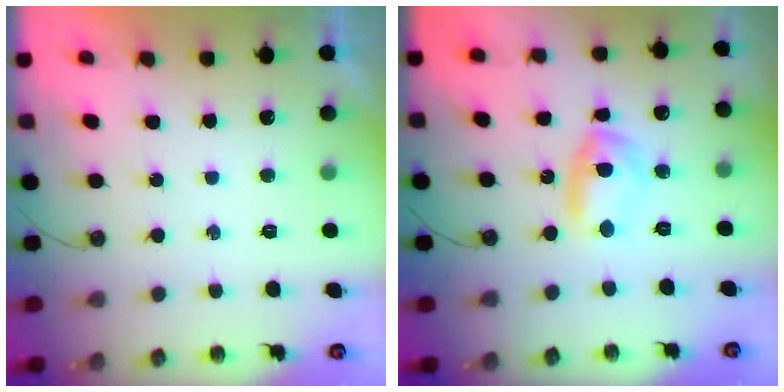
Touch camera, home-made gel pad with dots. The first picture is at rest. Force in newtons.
{"total": 7.3, "press": 7.2, "slide": 0.9}